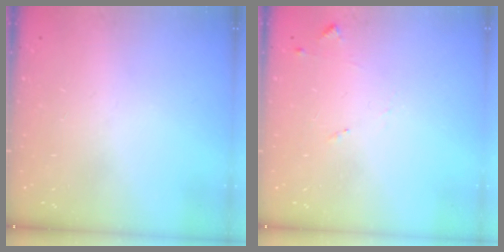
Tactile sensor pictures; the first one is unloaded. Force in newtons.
{"total": 6.7, "press": 6.6, "slide": 0.6}